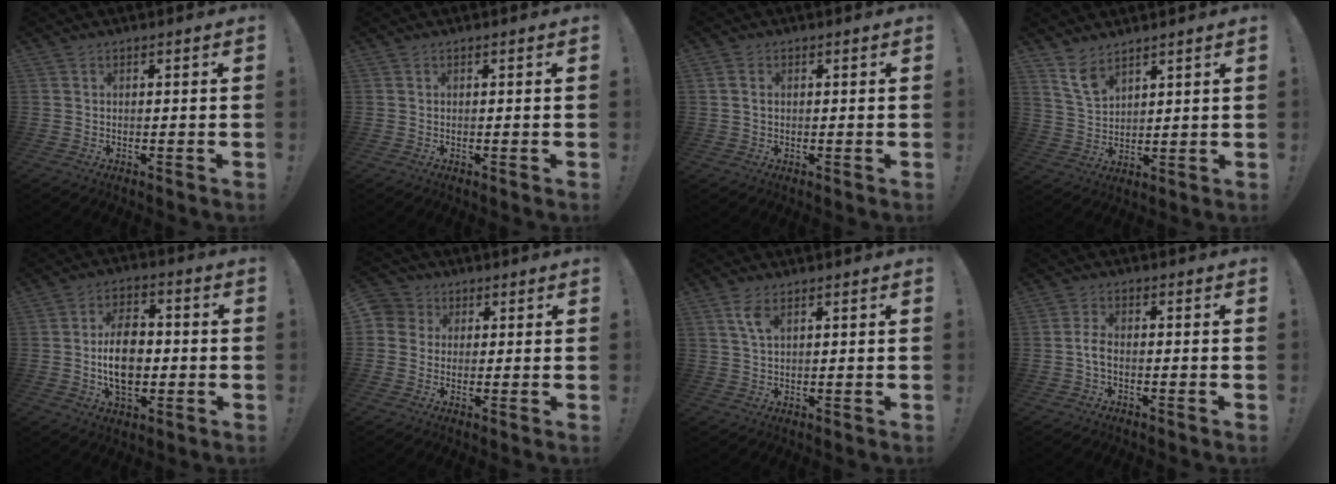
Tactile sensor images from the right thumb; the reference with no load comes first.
{"total": 0.0}
{"total": 1.8, "force": [0.4, 1.4, 1.0], "torque": [-0.023, 0.005, 0.009]}
{"total": 7.6, "force": [5.9, 3.6, 3.2], "torque": [-0.059, -0.035, 0.114]}
{"total": 13.4, "force": [-1.2, 8.8, 10.0], "torque": [-0.173, 0.007, -0.022]}
{"total": 4.6, "force": [0.9, 4.3, 1.3], "torque": [-0.028, -0.002, 0.014]}
{"total": 4.5, "force": [2.2, 1.9, 3.4], "torque": [-0.064, -0.002, 0.039]}
{"total": 3.9, "force": [-1.3, 1.6, 3.3], "torque": [-0.069, 0.004, -0.025]}